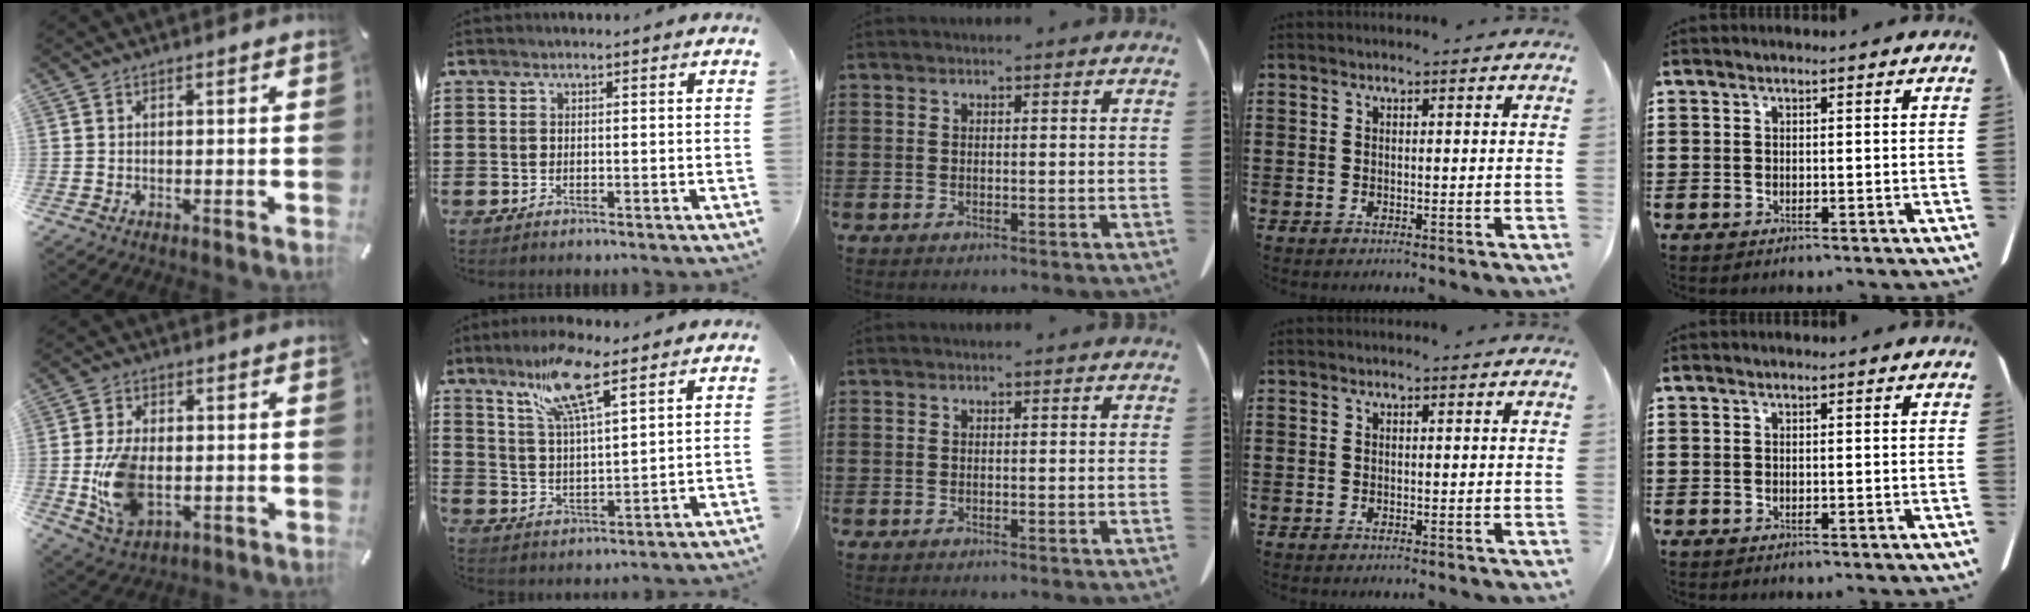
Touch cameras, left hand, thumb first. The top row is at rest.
{"thumb": {"total": 11.4, "force": [-1.5, 7.1, 8.7], "torque": [-0.194, -0.011, -0.024]}, "index": {"total": 9.9, "force": [7.1, 1.7, 6.7], "torque": [-0.141, -0.012, 0.123]}}